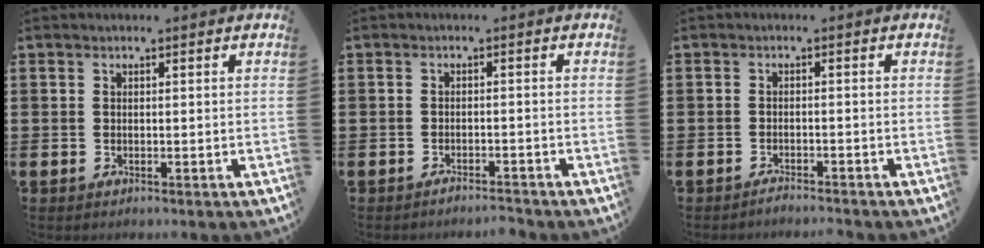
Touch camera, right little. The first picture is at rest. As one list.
[{"total": 1.5, "force": [-1.5, 0.0, 0.2], "torque": [-0.006, 0.001, -0.029]}, {"total": 1.2, "force": [-1.2, 0.0, 0.1], "torque": [-0.004, -0.001, -0.024]}]